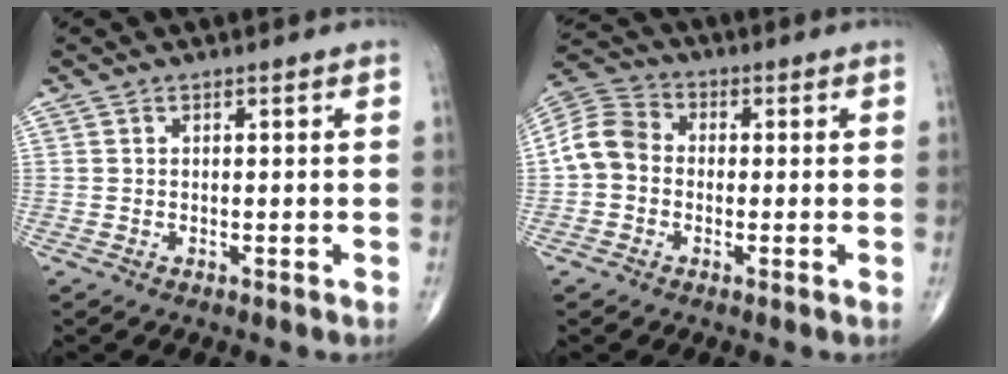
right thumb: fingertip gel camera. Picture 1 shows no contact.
{"total": 8.2, "force": [-0.8, 6.9, 4.4], "torque": [-0.076, 0.029, -0.031]}